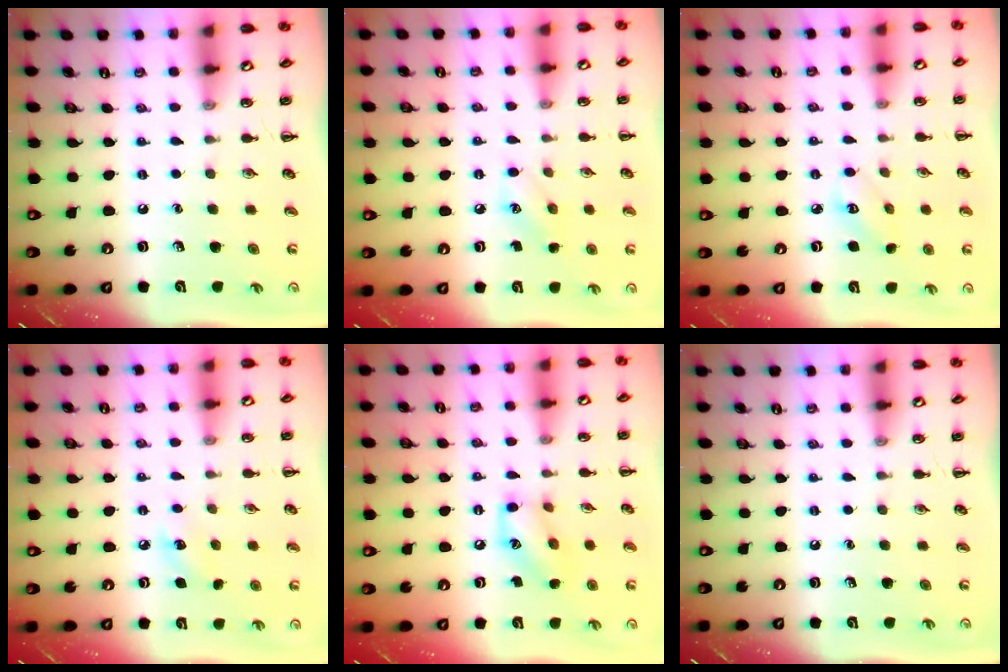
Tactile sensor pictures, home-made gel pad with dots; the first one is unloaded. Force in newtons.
{"total": 7.0, "press": 6.7, "slide": 1.9}
{"total": 3.2, "press": 3.1, "slide": 0.6}
{"total": 6.3, "press": 6.1, "slide": 1.6}
{"total": 10.7, "press": 10.6, "slide": 0.6}
{"total": 0.0}